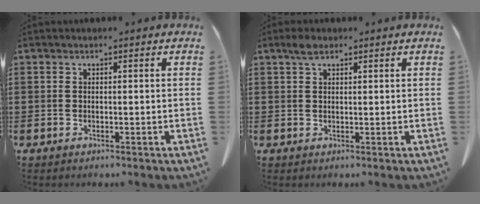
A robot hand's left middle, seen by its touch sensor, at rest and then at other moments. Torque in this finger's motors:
{"motor_torque": [1.08, 1.06, 0.19, 0.09]}